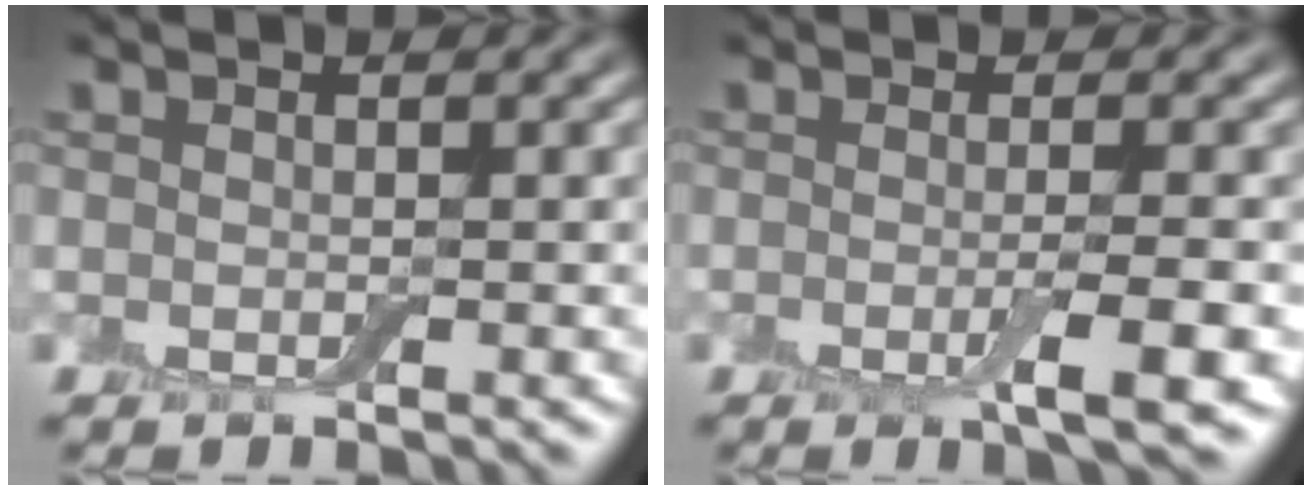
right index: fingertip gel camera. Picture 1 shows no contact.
{"total": 3.8, "force": [-1.0, 0.7, 3.6], "torque": [-0.055, -0.006, -0.018]}